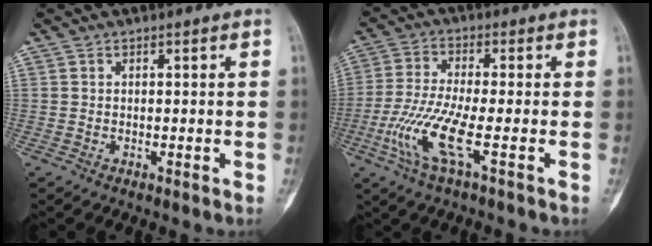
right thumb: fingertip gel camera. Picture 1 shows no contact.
{"total": 9.8, "force": [-3.3, 1.3, 9.1], "torque": [-0.221, 0.000, -0.073]}